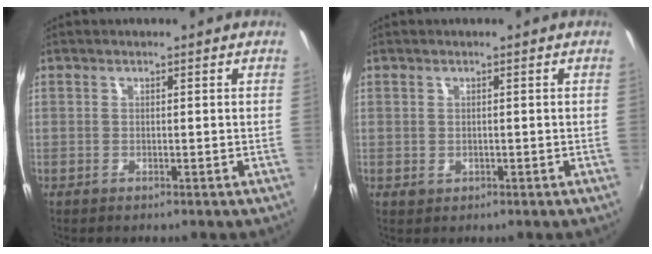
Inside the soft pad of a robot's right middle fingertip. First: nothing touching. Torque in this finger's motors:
{"motor_torque": [0.42, -0.24, 0.00, 0.02]}